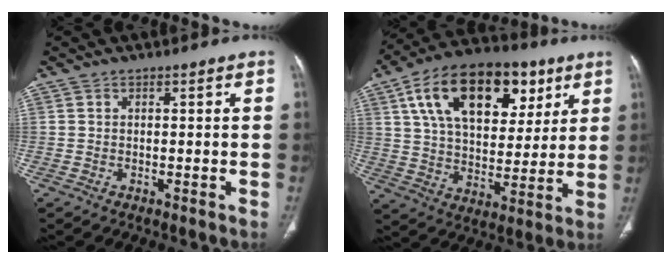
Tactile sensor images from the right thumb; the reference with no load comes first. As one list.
[{"total": 23.9, "force": [10.2, 13.9, 16.6], "torque": [-0.245, -0.002, 0.166]}]